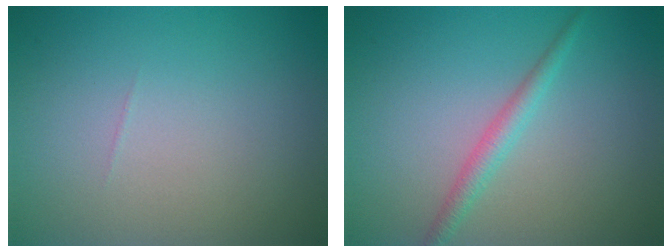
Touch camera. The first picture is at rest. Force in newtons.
{"total": 1.8, "press": 1.8, "slide": 0.1}